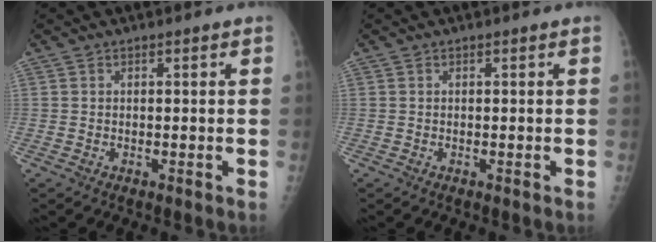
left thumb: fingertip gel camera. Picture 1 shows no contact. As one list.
[{"total": 0.0}]